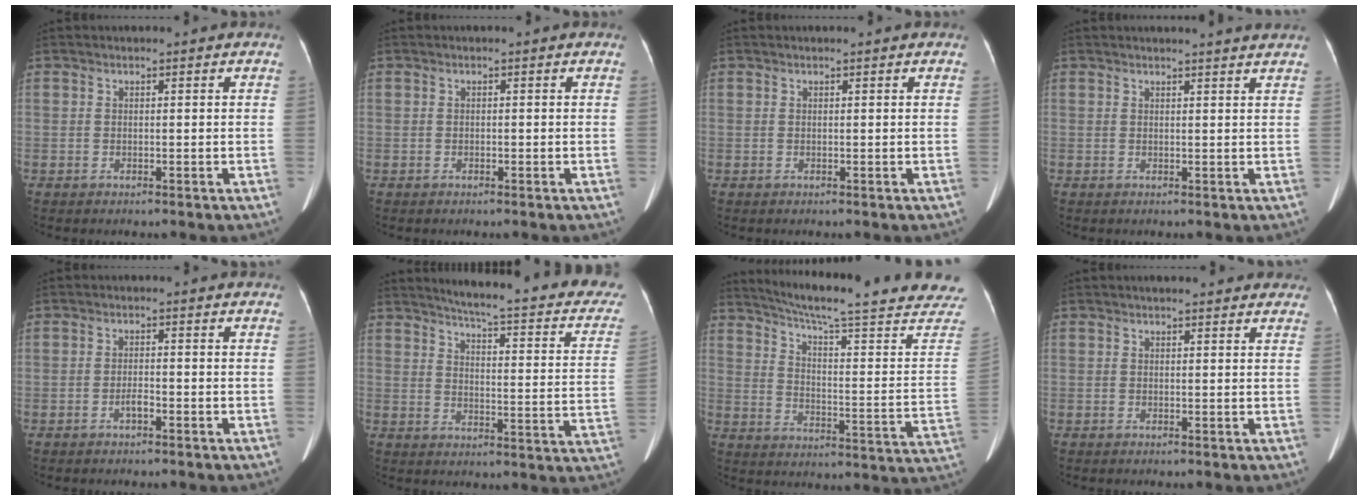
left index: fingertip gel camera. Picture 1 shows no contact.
{"total": 0.0}
{"total": 0.5, "force": [0.5, 0.0, 0.2], "torque": [-0.003, 0.005, 0.008]}
{"total": 4.4, "force": [4.1, -0.6, 1.4], "torque": [-0.018, 0.002, 0.036]}
{"total": 1.5, "force": [-1.0, 0.3, 1.1], "torque": [-0.022, 0.000, -0.016]}
{"total": 22.5, "force": [19.6, 2.7, 10.8], "torque": [-0.137, -0.059, 0.219]}
{"total": 27.4, "force": [23.9, 0.8, 13.3], "torque": [-0.196, -0.082, 0.301]}
{"total": 6.9, "force": [5.9, 1.7, 3.2], "torque": [-0.034, 0.018, 0.066]}